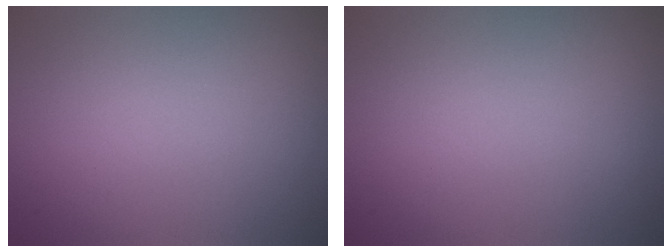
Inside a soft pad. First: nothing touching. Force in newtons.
{"total": 0.0}